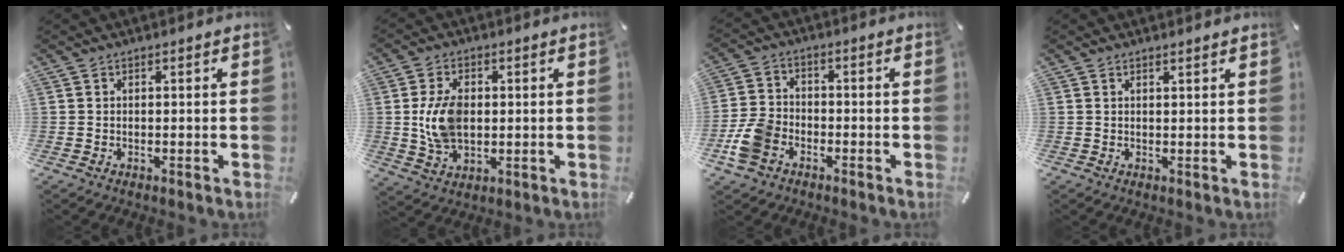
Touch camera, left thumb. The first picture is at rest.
{"total": 10.1, "force": [0.6, 6.8, 7.4], "torque": [-0.155, 0.005, 0.012]}
{"total": 8.1, "force": [-3.8, 5.8, 4.2], "torque": [-0.095, 0.019, -0.071]}
{"total": 0.7, "force": [0.7, -0.1, 0.3], "torque": [-0.004, -0.003, 0.013]}